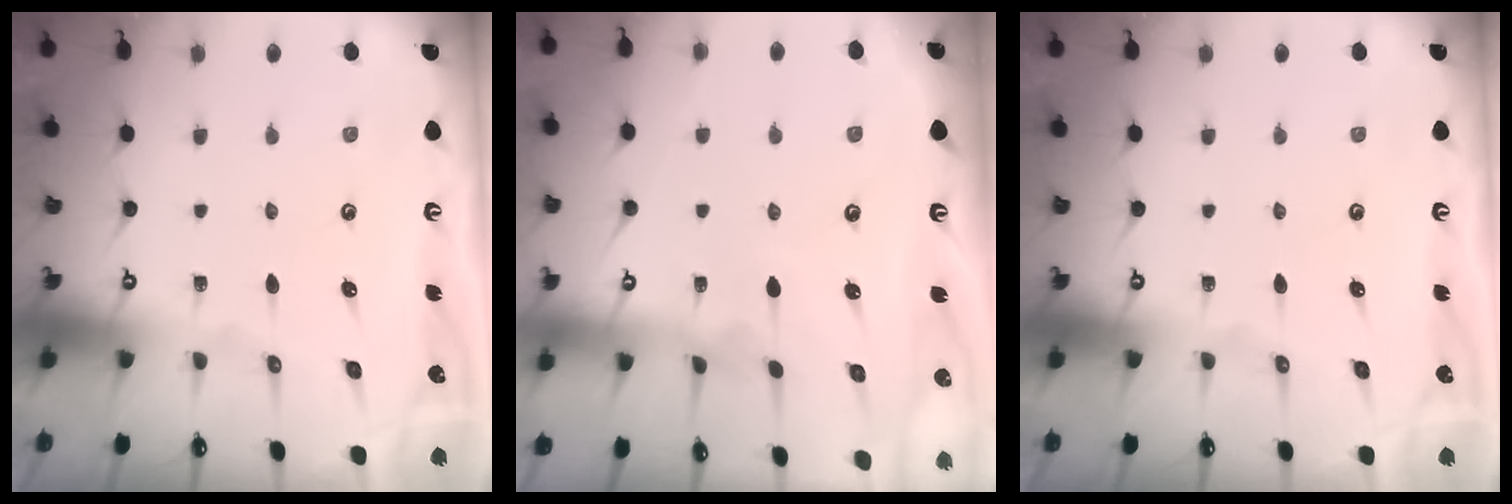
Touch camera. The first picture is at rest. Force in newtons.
{"total": 4.0, "press": 4.0, "slide": 0.1}
{"total": 0.0}